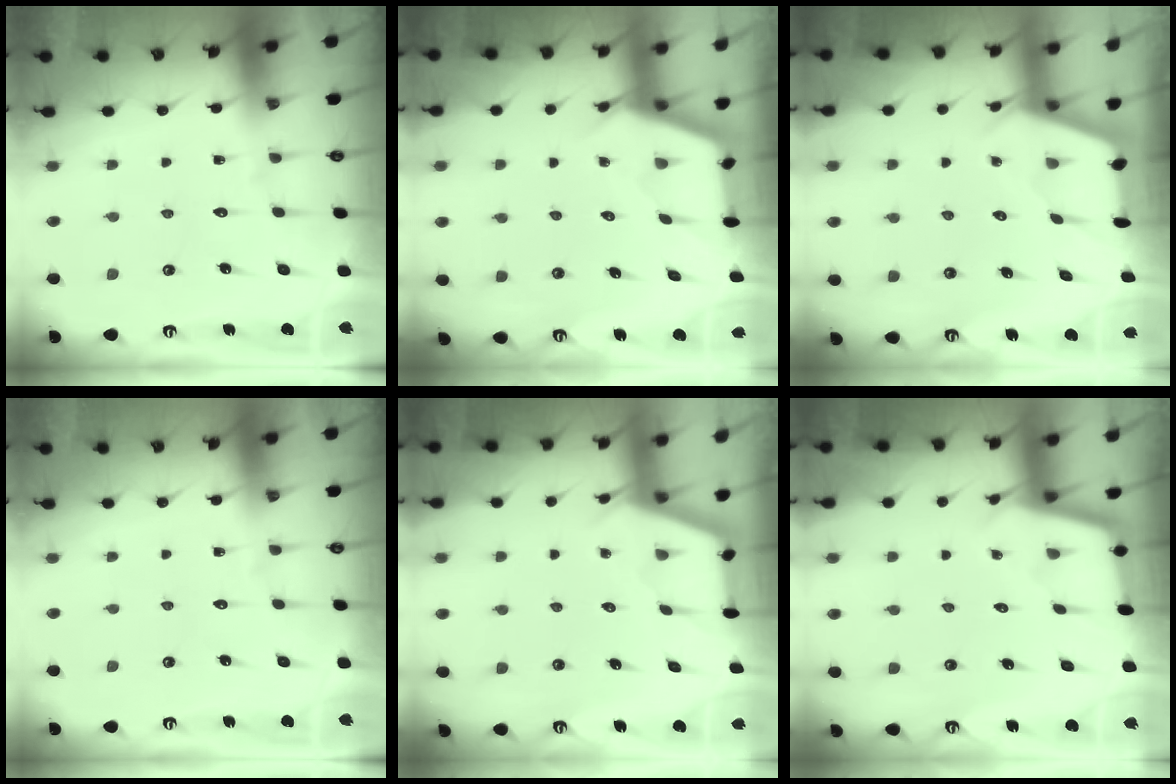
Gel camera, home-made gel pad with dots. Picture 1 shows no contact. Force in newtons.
{"total": 2.5, "press": 2.5, "slide": 0.3}
{"total": 2.6, "press": 2.5, "slide": 0.3}
{"total": 0.0}
{"total": 2.9, "press": 2.9, "slide": 0.4}
{"total": 2.5, "press": 2.5, "slide": 0.1}